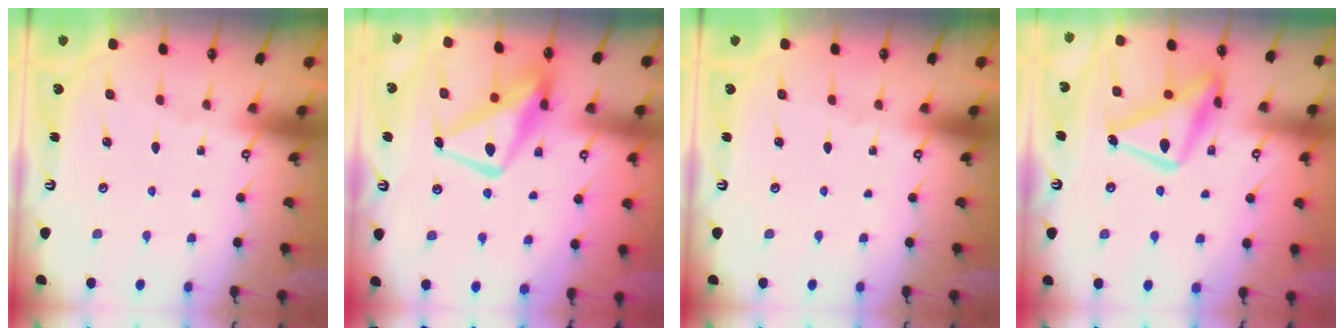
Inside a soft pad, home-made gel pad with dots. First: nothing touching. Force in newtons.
{"total": 12.9, "press": 12.8, "slide": 1.2}
{"total": 0.0}
{"total": 17.4, "press": 17.4, "slide": 1.5}